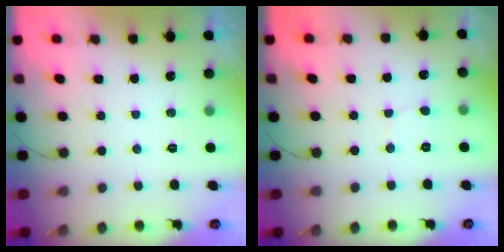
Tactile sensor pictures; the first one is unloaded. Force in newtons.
{"total": 2.1, "press": 2.1, "slide": 0.2}